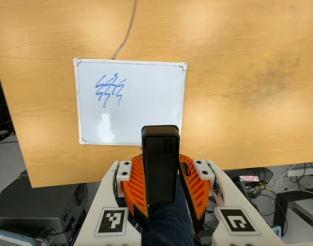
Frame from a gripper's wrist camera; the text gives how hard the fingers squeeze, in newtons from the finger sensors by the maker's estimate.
{"total": 6.1, "left": 5.2, "right": 6.9}